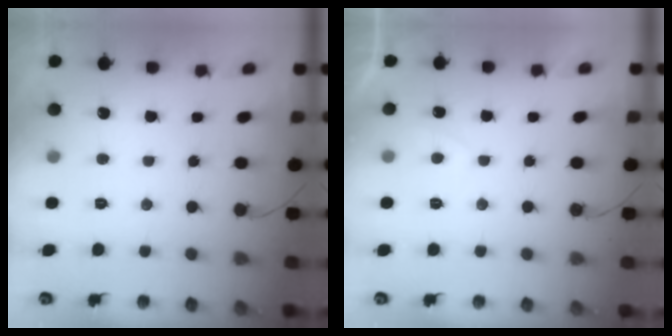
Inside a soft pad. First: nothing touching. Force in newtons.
{"total": 2.8, "press": 2.7, "slide": 0.8}